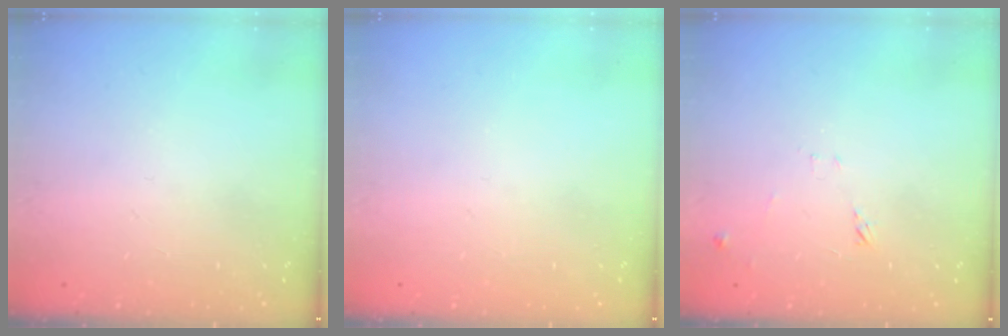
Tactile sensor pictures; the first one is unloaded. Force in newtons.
{"total": 0.0}
{"total": 9.4, "press": 9.4, "slide": 0.6}